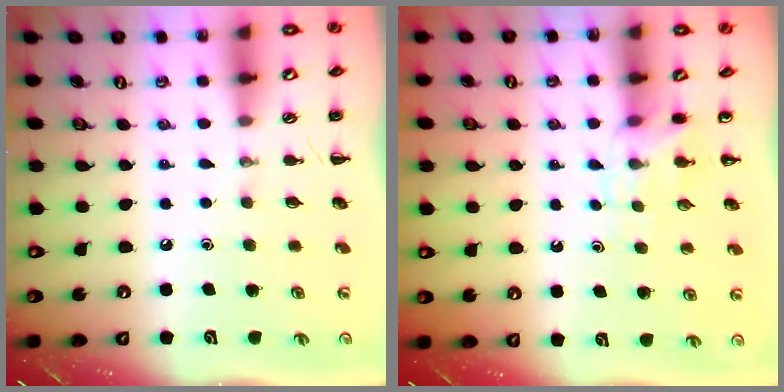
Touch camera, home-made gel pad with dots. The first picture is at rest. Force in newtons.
{"total": 3.6, "press": 3.4, "slide": 1.2}